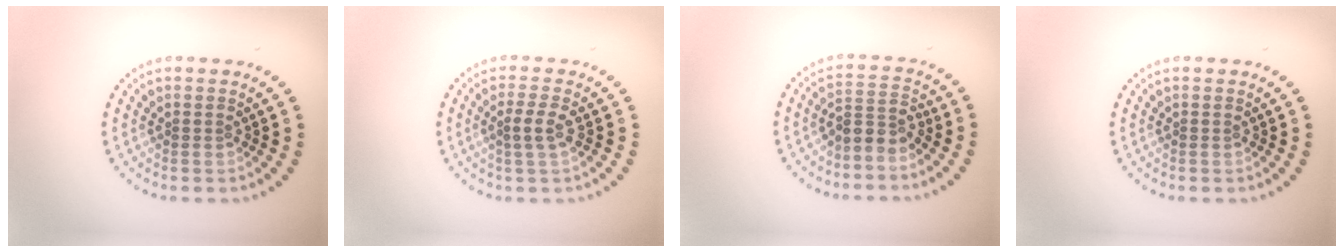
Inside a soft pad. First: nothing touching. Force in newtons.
{"total": 1.9, "press": 1.7, "slide": 0.7}
{"total": 2.5, "press": 1.8, "slide": 1.8}
{"total": 0.0}